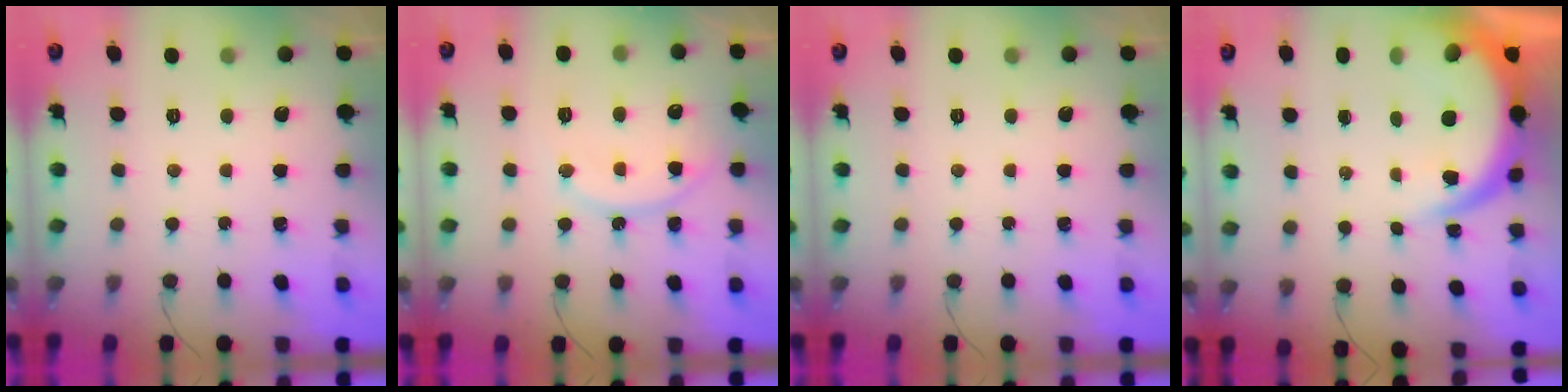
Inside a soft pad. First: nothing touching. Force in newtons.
{"total": 11.0, "press": 11.0, "slide": 0.7}
{"total": 0.0}
{"total": 9.0, "press": 8.9, "slide": 1.3}